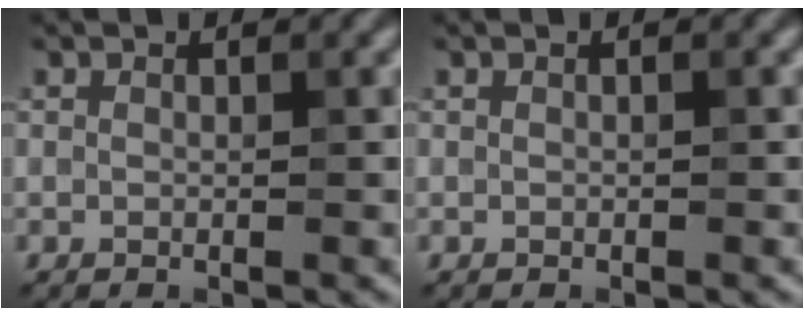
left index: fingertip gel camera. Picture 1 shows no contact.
{"total": 0.0}